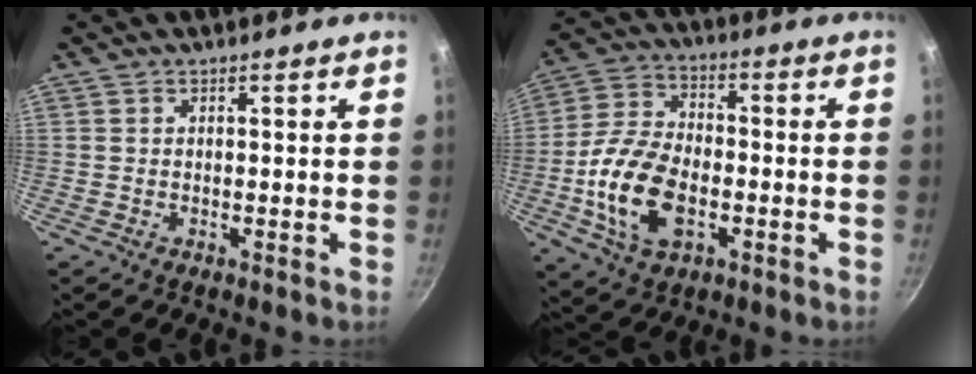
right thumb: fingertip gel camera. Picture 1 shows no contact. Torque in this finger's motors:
{"motor_torque": [-0.12, 0.66, 0.60, 0.15, 0.19]}